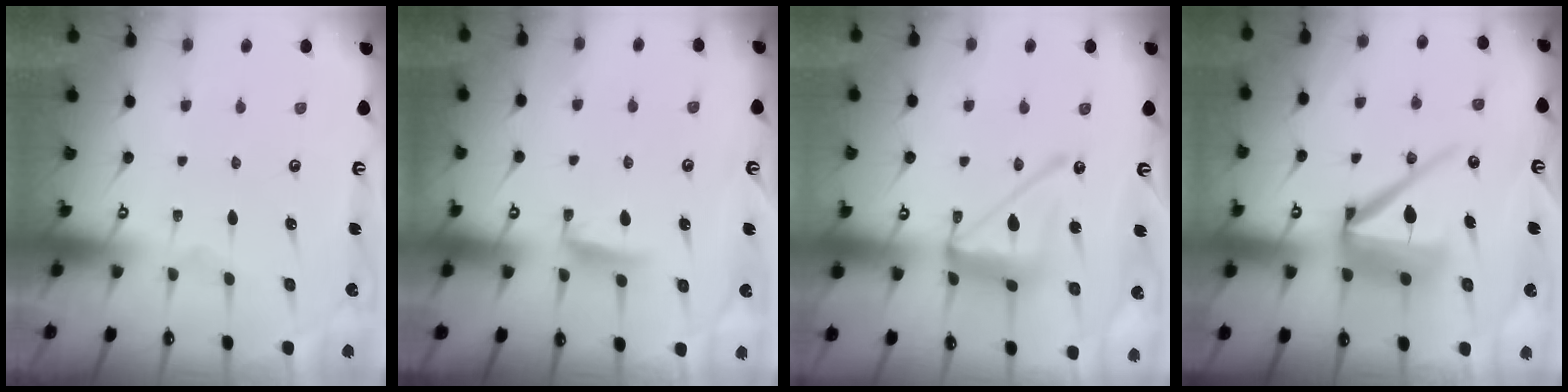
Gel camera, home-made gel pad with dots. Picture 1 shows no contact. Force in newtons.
{"total": 5.7, "press": 5.6, "slide": 0.6}
{"total": 15.1, "press": 15.0, "slide": 1.3}
{"total": 14.3, "press": 14.2, "slide": 1.5}